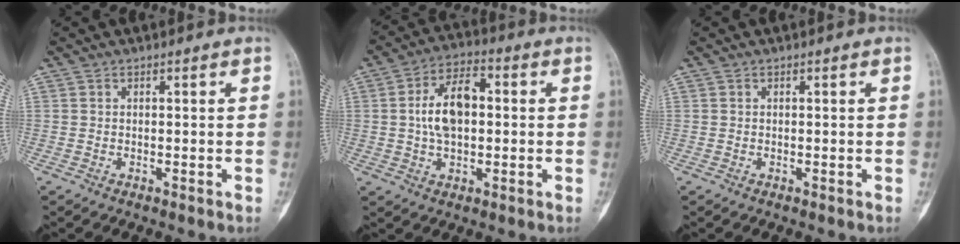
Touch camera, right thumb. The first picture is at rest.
{"total": 10.3, "force": [0.7, 5.9, 8.5], "torque": [-0.139, 0.015, 0.007]}
{"total": 0.0}